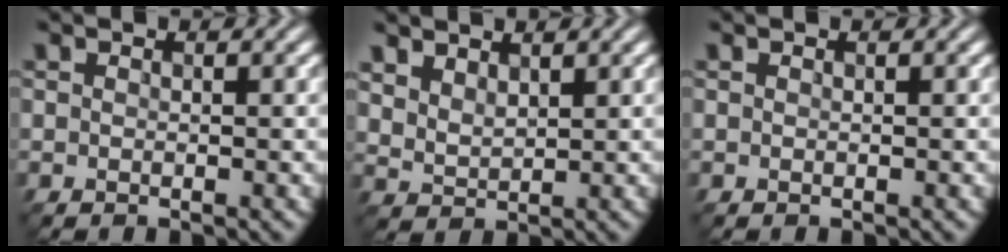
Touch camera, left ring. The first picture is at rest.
{"total": 2.6, "force": [2.1, 1.1, 1.0], "torque": [-0.025, 0.002, 0.048]}
{"total": 0.0}